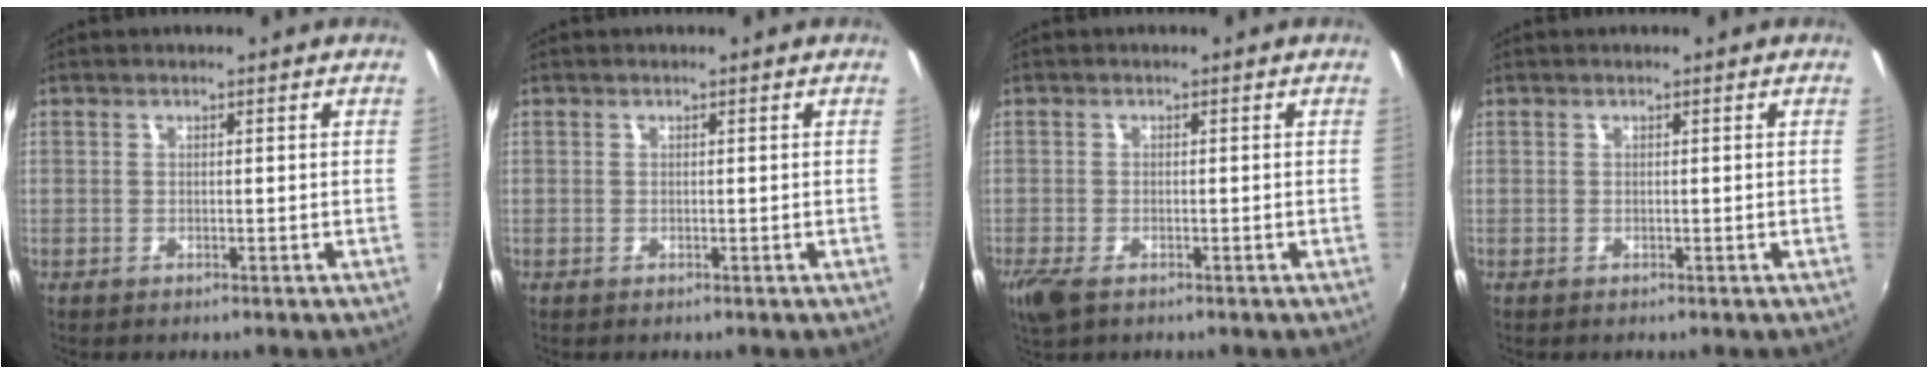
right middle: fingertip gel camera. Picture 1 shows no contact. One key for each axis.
{"total": 0.0}
{"total": 4.1, "fx": -2.5, "fy": 1.8, "fz": 2.6, "tx": -0.063, "ty": -0.016, "tz": -0.047}
{"total": 0.0}